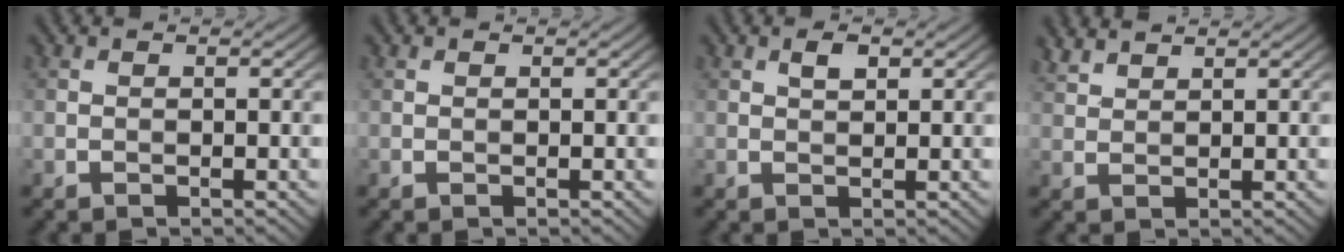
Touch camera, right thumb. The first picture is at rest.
{"total": 0.0}
{"total": 1.6, "force": [0.8, 0.8, 1.2], "torque": [-0.022, 0.001, 0.015]}
{"total": 2.4, "force": [2.2, 0.6, 0.9], "torque": [-0.024, 0.005, 0.051]}